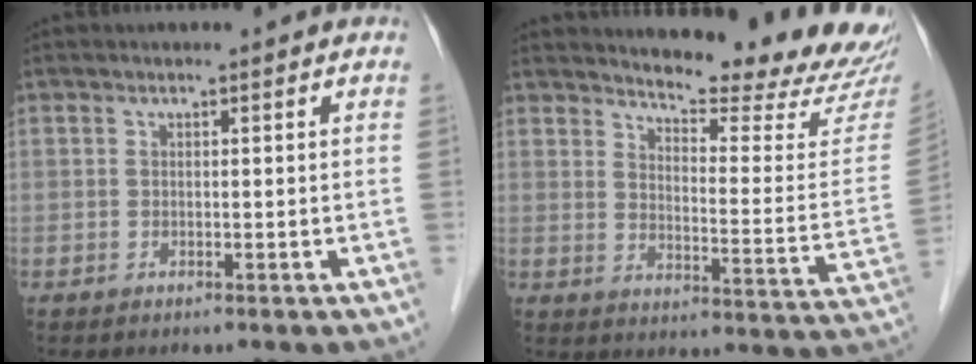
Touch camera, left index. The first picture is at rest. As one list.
[{"total": 18.8, "force": [17.9, 1.5, 5.6], "torque": [-0.073, -0.110, 0.207]}]